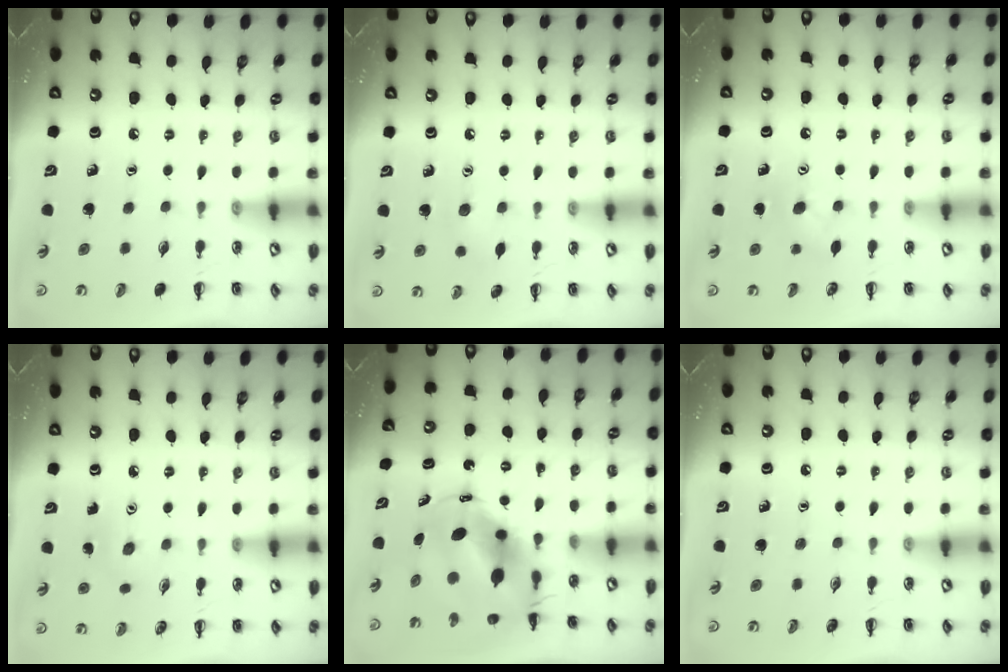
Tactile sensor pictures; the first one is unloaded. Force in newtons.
{"total": 5.5, "press": 5.3, "slide": 1.2}
{"total": 6.6, "press": 6.4, "slide": 1.5}
{"total": 3.1, "press": 3.0, "slide": 0.8}
{"total": 7.8, "press": 7.5, "slide": 1.9}
{"total": 0.0}